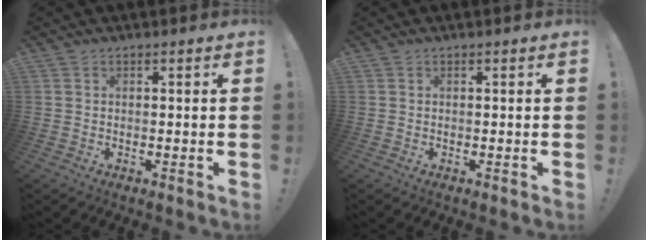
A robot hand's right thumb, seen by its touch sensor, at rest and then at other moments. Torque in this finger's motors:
{"motor_torque": [0.00, 0.00, -0.15, 0.15, 0.00]}